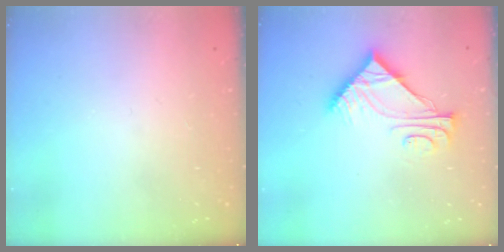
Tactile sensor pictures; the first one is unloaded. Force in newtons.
{"total": 8.7, "press": 8.7, "slide": 0.1}